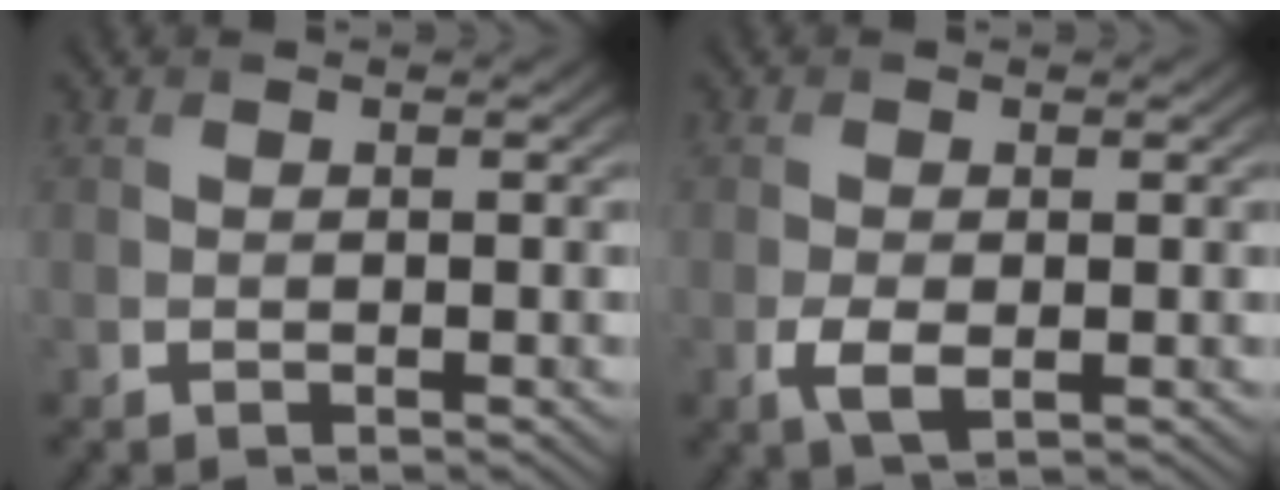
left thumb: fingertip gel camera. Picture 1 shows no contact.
{"total": 2.7, "force": [-0.7, 1.4, 2.3], "torque": [-0.055, -0.009, -0.013]}